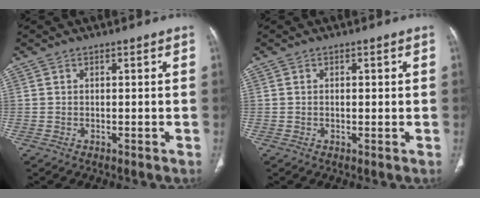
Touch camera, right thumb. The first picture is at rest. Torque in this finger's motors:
{"motor_torque": [0.20, -0.26, -0.39, 0.17, -0.02]}